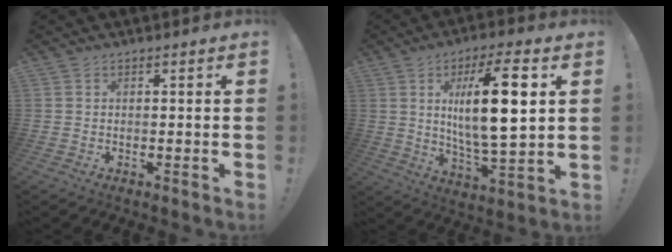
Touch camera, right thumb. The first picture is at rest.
{"total": 18.0, "force": [4.2, 4.7, 16.8], "torque": [-0.287, -0.014, 0.048]}